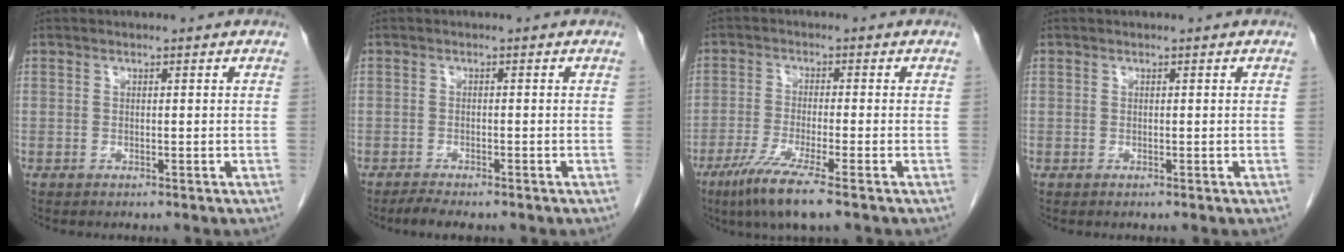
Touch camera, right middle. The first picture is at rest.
{"total": 3.0, "force": [-2.5, 0.6, 1.5], "torque": [-0.028, -0.007, -0.039]}
{"total": 7.8, "force": [-5.0, -0.3, 5.9], "torque": [-0.114, -0.024, -0.091]}
{"total": 0.0}